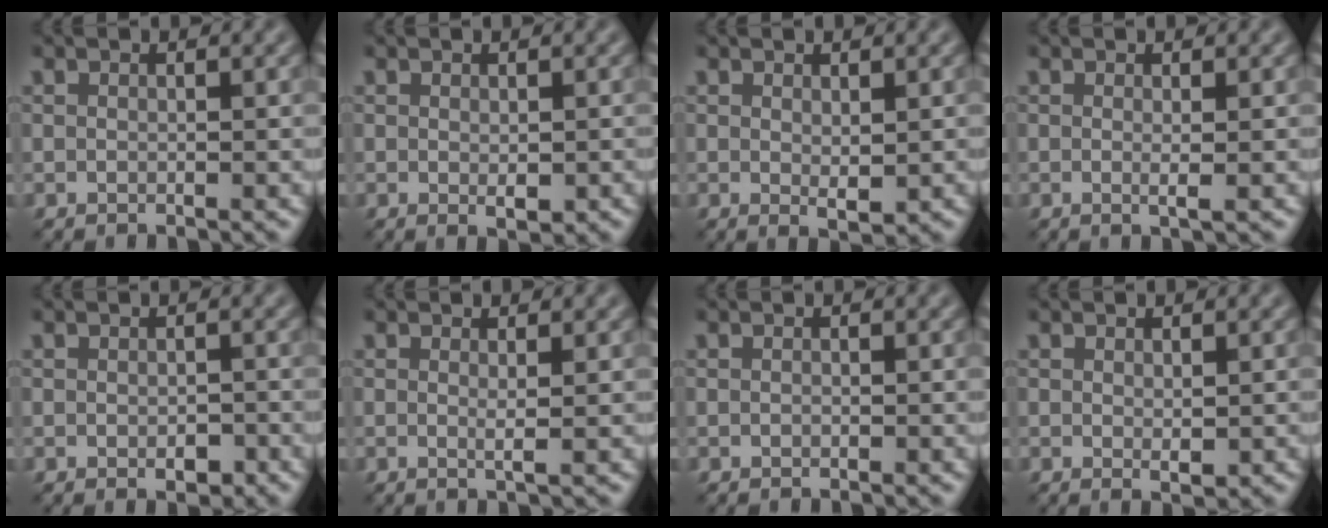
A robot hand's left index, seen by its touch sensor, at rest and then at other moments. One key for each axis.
{"total": 1.3, "fx": -0.2, "fy": 0.6, "fz": 1.2, "tx": -0.018, "ty": -0.006, "tz": 0.001}
{"total": 1.3, "fx": 0.3, "fy": 0.5, "fz": 1.1, "tx": -0.018, "ty": -0.006, "tz": 0.010}
{"total": 1.1, "fx": 0.0, "fy": 0.2, "fz": 1.1, "tx": -0.017, "ty": -0.004, "tz": -0.003}
{"total": 1.5, "fx": -0.5, "fy": 0.8, "fz": 1.1, "tx": -0.016, "ty": -0.003, "tz": -0.008}
{"total": 1.1, "fx": 0.2, "fy": 0.1, "fz": 1.0, "tx": -0.016, "ty": -0.003, "tz": 0.000}
{"total": 0.0}
{"total": 1.0, "fx": 0.1, "fy": 0.4, "fz": 0.9, "tx": -0.013, "ty": -0.003, "tz": 0.003}